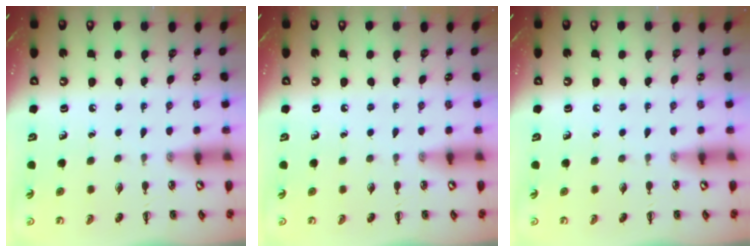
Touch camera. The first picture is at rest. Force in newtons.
{"total": 0.0}
{"total": 0.0}